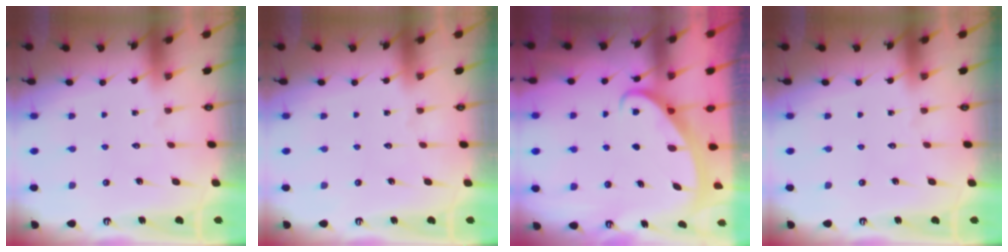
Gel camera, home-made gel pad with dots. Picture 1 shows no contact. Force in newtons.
{"total": 0.0}
{"total": 2.7, "press": 2.6, "slide": 0.3}
{"total": 0.0}